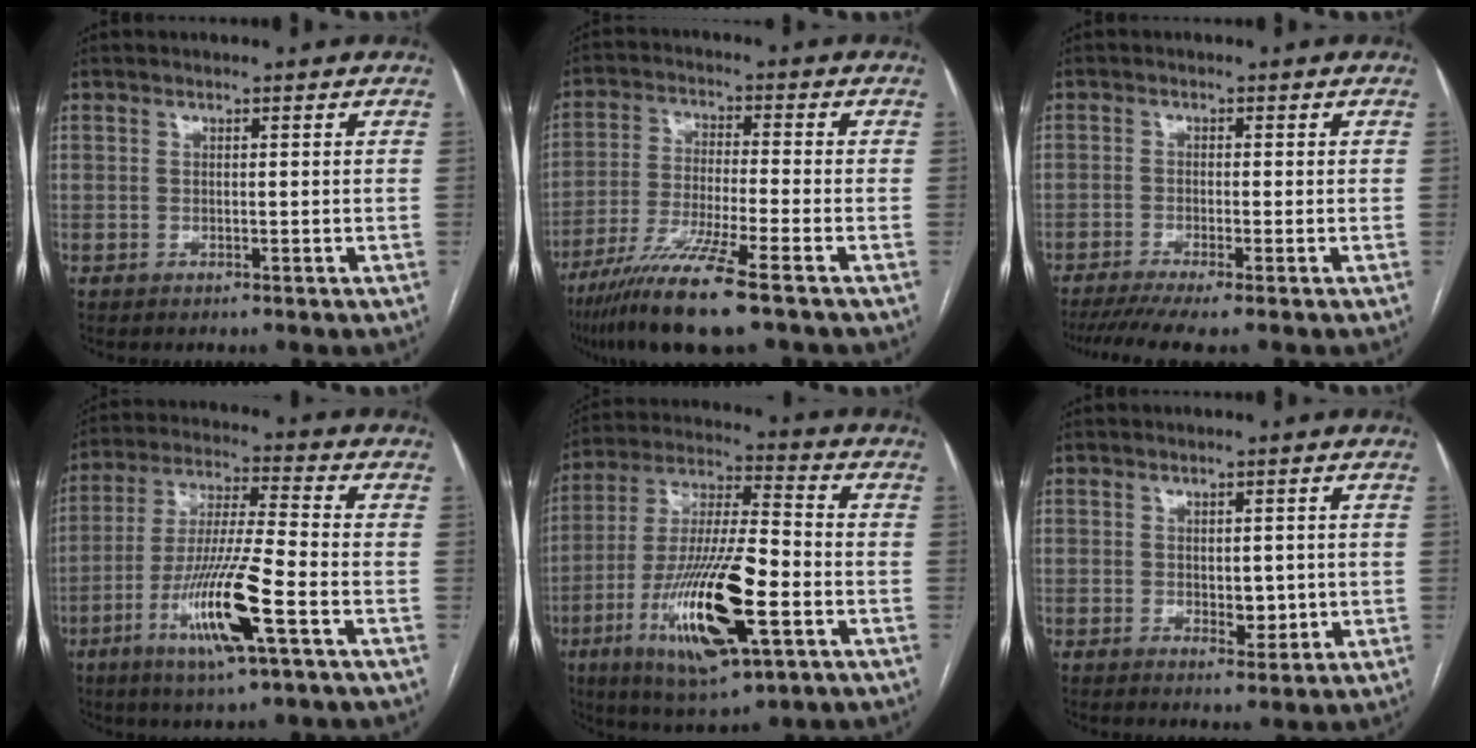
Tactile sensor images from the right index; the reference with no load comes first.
{"total": 12.1, "force": [-8.2, -0.5, 8.9], "torque": [-0.172, -0.035, -0.148]}
{"total": 6.2, "force": [-4.7, -0.3, 4.0], "torque": [-0.064, -0.011, -0.079]}
{"total": 13.9, "force": [-5.6, 0.4, 12.8], "torque": [-0.253, -0.019, -0.104]}
{"total": 19.5, "force": [-6.7, 4.1, 17.9], "torque": [-0.365, -0.022, -0.114]}
{"total": 3.5, "force": [-0.1, 2.1, 2.9], "torque": [-0.036, -0.003, 0.007]}